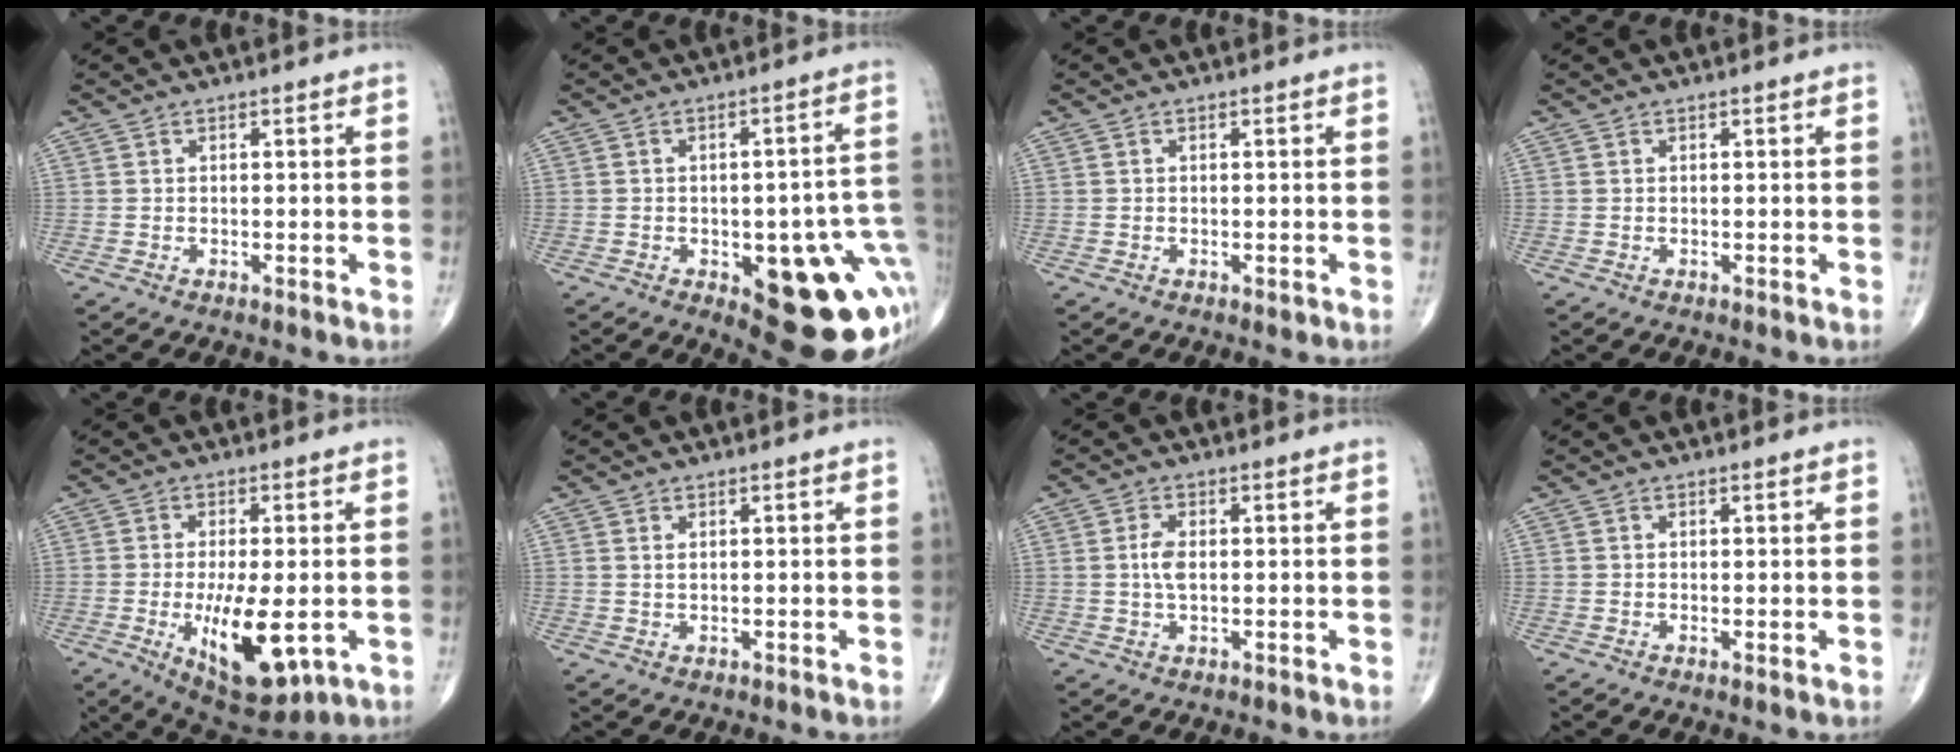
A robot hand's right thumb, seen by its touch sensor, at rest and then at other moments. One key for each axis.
{"total": 20.2, "fx": -5.2, "fy": 7.8, "fz": 17.9, "tx": -0.172, "ty": 0.023, "tz": -0.038}
{"total": 0.7, "fx": -0.2, "fy": 0.4, "fz": 0.5, "tx": -0.005, "ty": -0.001, "tz": -0.003}
{"total": 0.0}
{"total": 14.0, "fx": -3.5, "fy": 5.5, "fz": 12.4, "tx": -0.195, "ty": -0.016, "tz": -0.039}
{"total": 0.8, "fx": 0.4, "fy": 0.3, "fz": 0.6, "tx": -0.014, "ty": 0.001, "tz": 0.009}
{"total": 3.4, "fx": 0.2, "fy": 1.7, "fz": 2.9, "tx": -0.061, "ty": 0.002, "tz": 0.001}
{"total": 0.6, "fx": -0.1, "fy": 0.1, "fz": 0.6, "tx": -0.014, "ty": -0.003, "tz": -0.003}